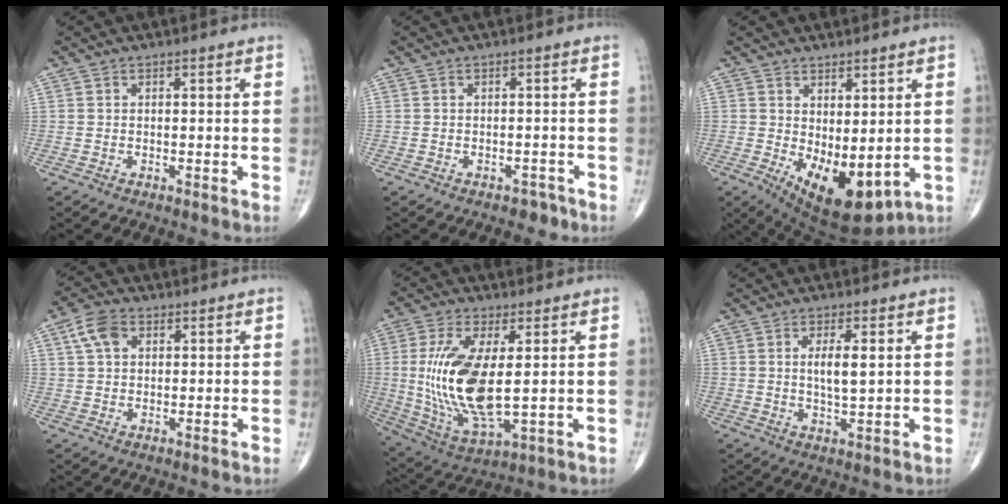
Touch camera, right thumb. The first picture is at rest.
{"total": 2.0, "force": [-1.4, 1.3, 0.6], "torque": [-0.001, 0.010, -0.017]}
{"total": 11.5, "force": [-1.4, 5.5, 10.0], "torque": [-0.143, -0.020, 0.003]}
{"total": 5.7, "force": [2.2, 3.8, 3.7], "torque": [-0.066, 0.007, 0.039]}
{"total": 17.3, "force": [1.1, 7.0, 15.8], "torque": [-0.328, -0.019, 0.035]}
{"total": 5.1, "force": [1.2, 1.3, 4.8], "torque": [-0.085, -0.011, 0.023]}